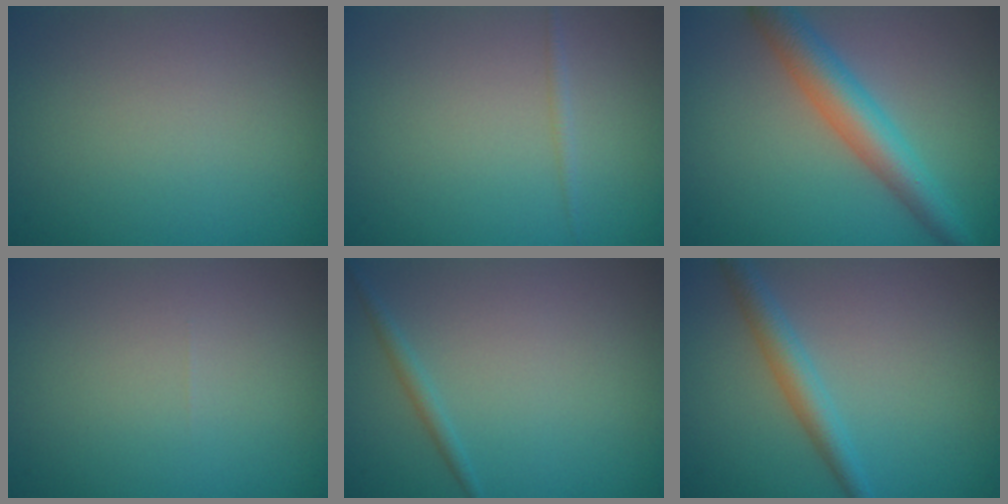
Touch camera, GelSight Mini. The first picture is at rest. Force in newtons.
{"total": 0.7, "press": 0.7, "slide": 0.1}
{"total": 5.0, "press": 5.0, "slide": 0.1}
{"total": 0.0}
{"total": 1.1, "press": 1.1, "slide": 0.1}
{"total": 2.7, "press": 2.7, "slide": 0.2}